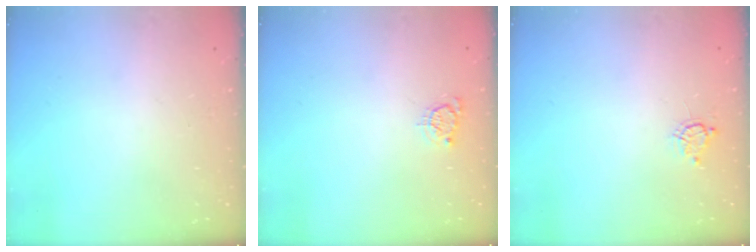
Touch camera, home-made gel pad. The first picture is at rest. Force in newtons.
{"total": 3.3, "press": 3.3, "slide": 0.4}
{"total": 4.8, "press": 4.8, "slide": 0.5}